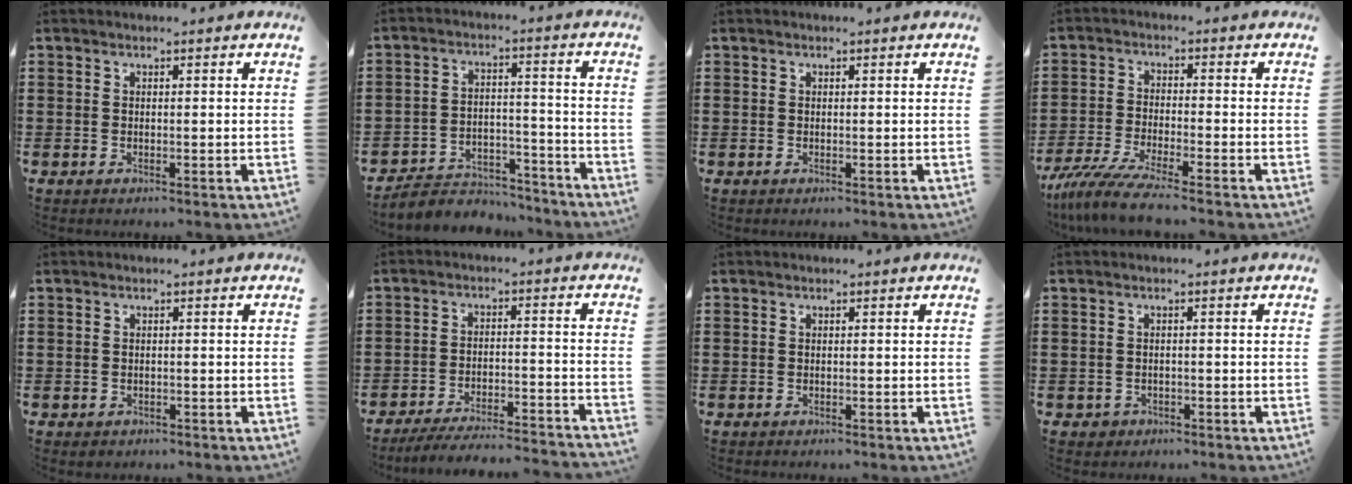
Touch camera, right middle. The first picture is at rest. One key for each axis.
{"total": 4.8, "fx": -4.7, "fy": 0.9, "fz": 0.3, "tx": -0.008, "ty": 0.012, "tz": -0.096}
{"total": 0.0}
{"total": 5.9, "fx": -4.9, "fy": -0.7, "fz": 3.2, "tx": -0.079, "ty": -0.025, "tz": -0.097}
{"total": 0.0}
{"total": 4.8, "fx": -4.5, "fy": -0.5, "fz": 1.6, "tx": -0.028, "ty": -0.009, "tz": -0.088}
{"total": 0.6, "fx": 0.3, "fy": -0.5, "fz": -0.2, "tx": 0.007, "ty": 0.000, "tz": 0.006}
{"total": 0.0}